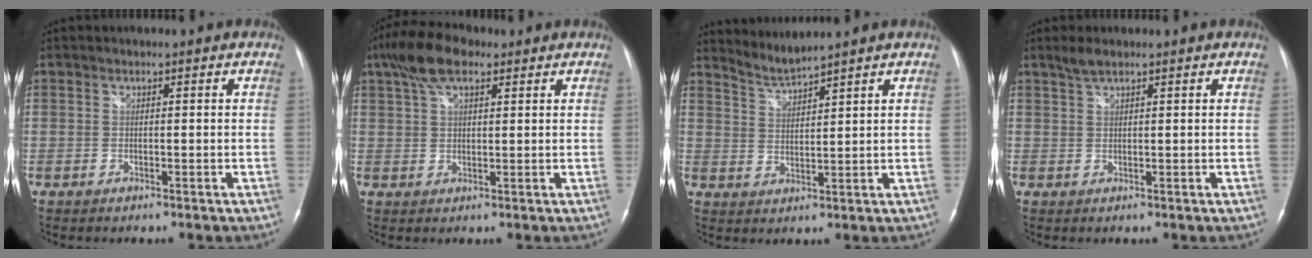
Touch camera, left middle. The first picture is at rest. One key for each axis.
{"total": 7.5, "fx": 4.5, "fy": 3.0, "fz": 5.2, "tx": -0.106, "ty": 0.028, "tz": 0.081}
{"total": 3.7, "fx": 3.5, "fy": -1.3, "fz": -0.1, "tx": -0.006, "ty": -0.010, "tz": 0.077}
{"total": 1.9, "fx": 1.6, "fy": 0.4, "fz": 1.0, "tx": -0.025, "ty": 0.007, "tz": 0.035}